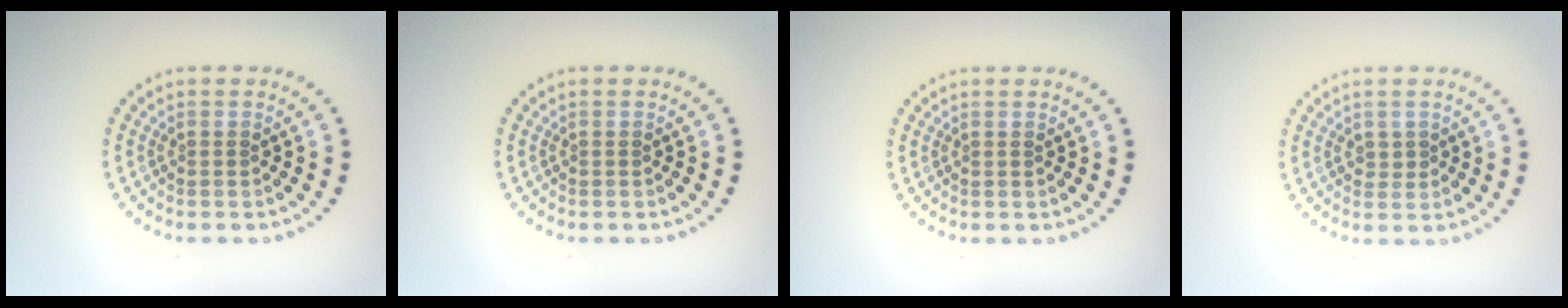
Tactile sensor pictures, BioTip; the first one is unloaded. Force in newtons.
{"total": 0.0}
{"total": 0.0}
{"total": 0.6, "press": 0.6, "slide": 0.2}